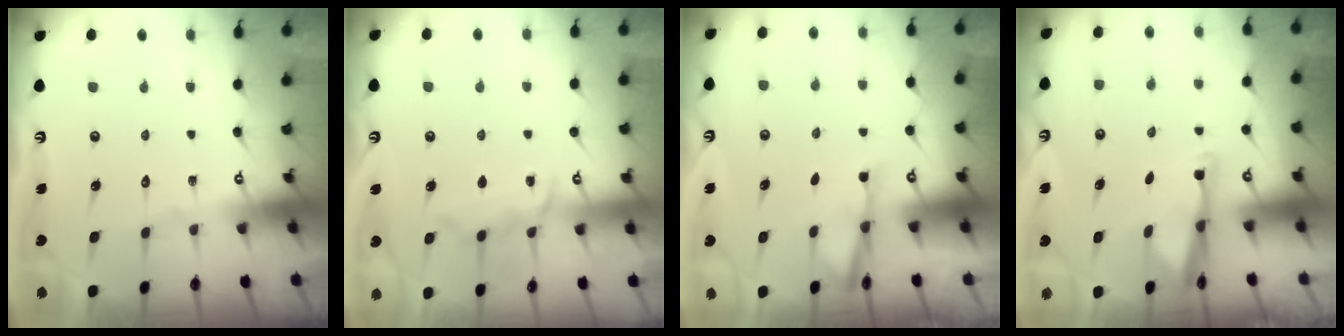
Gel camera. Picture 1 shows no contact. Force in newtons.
{"total": 8.5, "press": 8.4, "slide": 1.0}
{"total": 2.2, "press": 2.2, "slide": 0.5}
{"total": 2.9, "press": 2.9, "slide": 0.6}